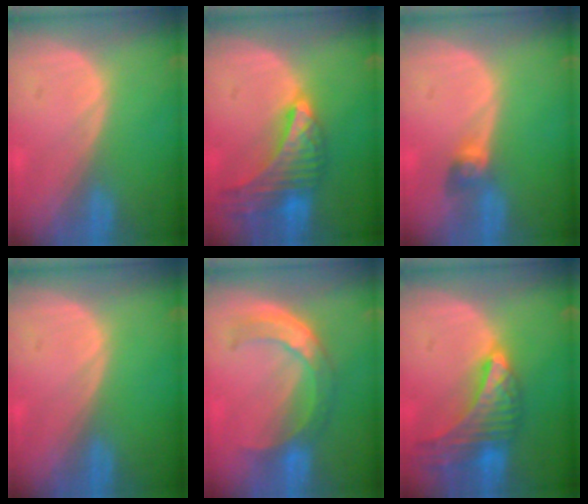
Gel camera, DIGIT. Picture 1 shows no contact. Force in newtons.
{"total": 9.6, "press": 8.5, "slide": 4.4}
{"total": 2.7, "press": 2.5, "slide": 0.9}
{"total": 0.0}
{"total": 8.1, "press": 6.8, "slide": 4.4}
{"total": 9.6, "press": 8.5, "slide": 4.4}